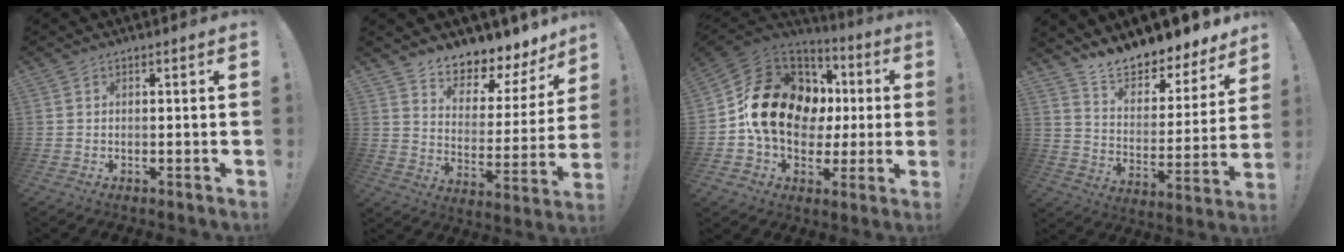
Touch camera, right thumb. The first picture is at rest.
{"total": 7.8, "force": [7.0, 2.8, 2.1], "torque": [-0.021, -0.082, 0.118]}
{"total": 20.5, "force": [2.1, 15.8, 12.9], "torque": [-0.206, 0.013, 0.065]}
{"total": 12.3, "force": [11.8, 2.3, 2.6], "torque": [-0.047, -0.113, 0.204]}